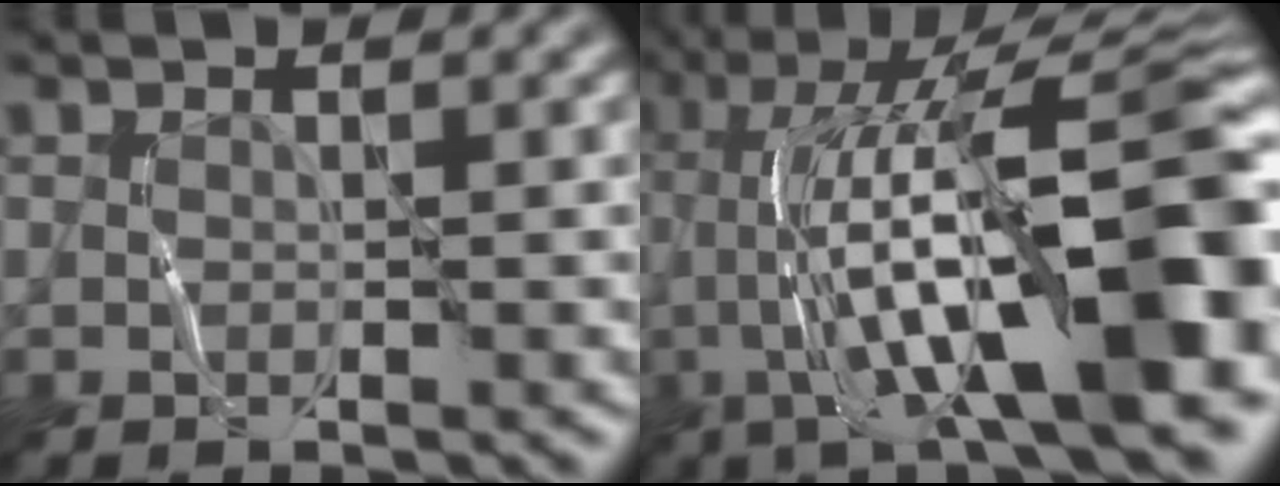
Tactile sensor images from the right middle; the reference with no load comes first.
{"total": 16.9, "force": [-2.5, 4.4, 16.1], "torque": [-0.238, 0.050, -0.038]}